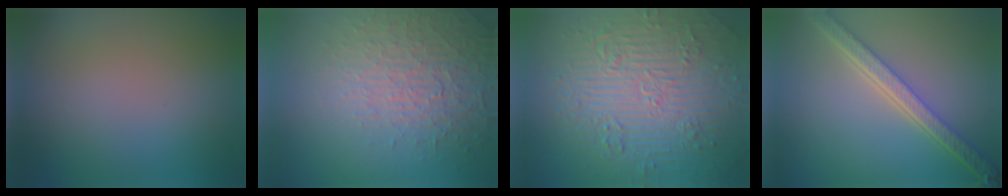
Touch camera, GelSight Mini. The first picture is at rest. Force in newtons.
{"total": 4.0, "press": 3.9, "slide": 1.1}
{"total": 11.2, "press": 7.4, "slide": 8.4}
{"total": 5.2, "press": 4.1, "slide": 3.3}